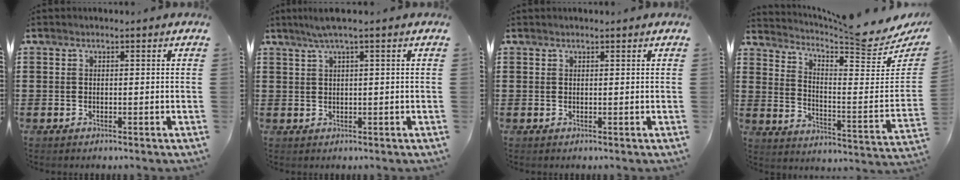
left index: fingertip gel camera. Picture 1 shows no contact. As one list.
[{"total": 2.4, "force": [1.2, -0.2, 2.0], "torque": [-0.038, 0.001, 0.022]}, {"total": 0.0}, {"total": 6.0, "force": [5.4, -0.2, 2.6], "torque": [-0.061, -0.059, 0.082]}]